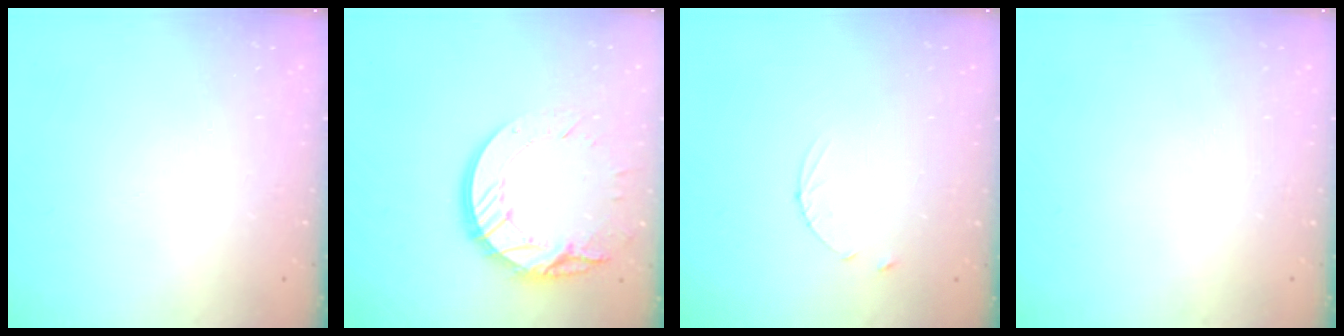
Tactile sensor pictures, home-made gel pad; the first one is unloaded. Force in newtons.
{"total": 15.9, "press": 15.8, "slide": 1.5}
{"total": 3.0, "press": 2.9, "slide": 0.4}
{"total": 0.0}